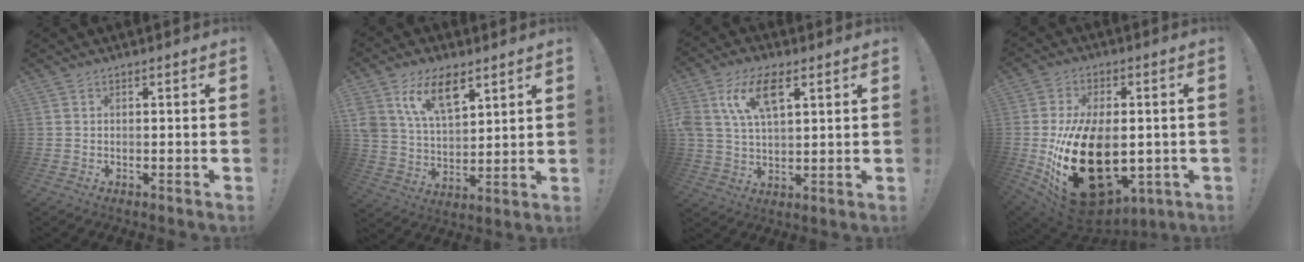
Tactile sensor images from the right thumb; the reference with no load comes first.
{"total": 13.8, "force": [8.1, 7.5, 8.2], "torque": [-0.162, -0.031, 0.153]}
{"total": 11.9, "force": [5.0, 6.0, 9.0], "torque": [-0.187, 0.002, 0.094]}
{"total": 28.9, "force": [-4.9, 17.7, 22.3], "torque": [-0.398, 0.020, -0.055]}